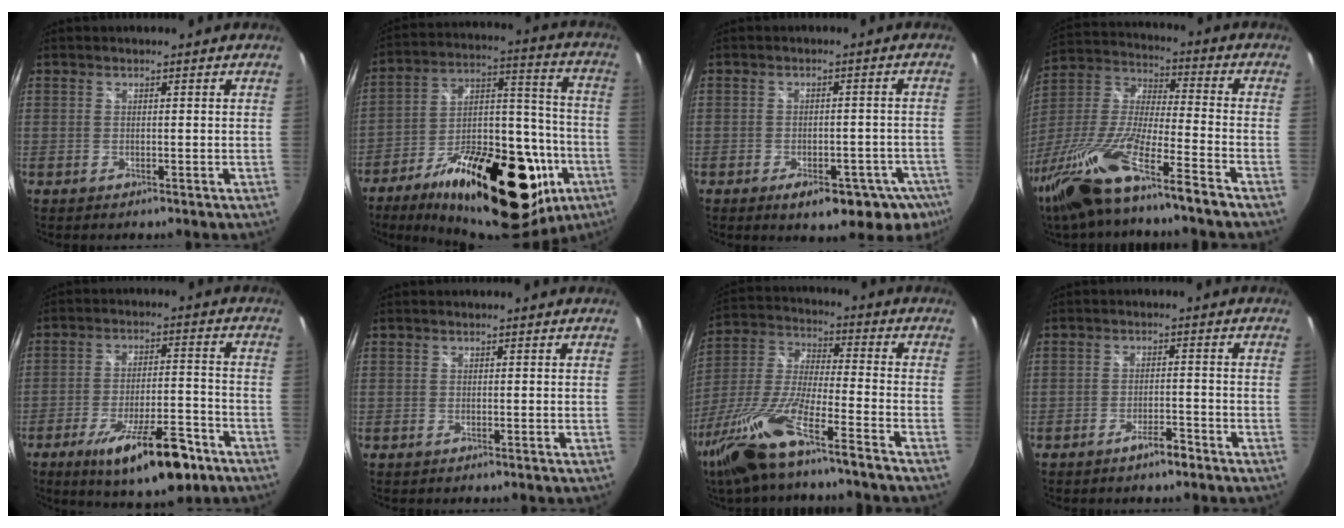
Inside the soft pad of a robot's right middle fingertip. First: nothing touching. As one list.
[{"total": 33.8, "force": [-17.0, 15.1, 25.0], "torque": [-0.369, 0.021, -0.245]}, {"total": 13.6, "force": [-8.5, 6.6, 8.2], "torque": [-0.122, -0.007, -0.095]}, {"total": 20.5, "force": [-14.6, 0.9, 14.4], "torque": [-0.292, -0.041, -0.274]}, {"total": 15.8, "force": [-9.8, 4.5, 11.6], "torque": [-0.196, -0.018, -0.146]}, {"total": 0.0}, {"total": 17.3, "force": [-12.0, 1.2, 12.4], "torque": [-0.267, -0.030, -0.233]}, {"total": 3.2, "force": [-2.5, 0.7, 1.9], "torque": [-0.042, 0.000, -0.039]}]